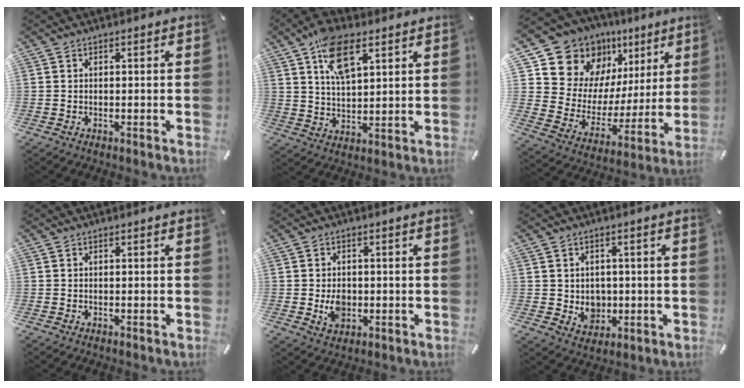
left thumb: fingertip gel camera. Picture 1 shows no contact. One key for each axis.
{"total": 11.3, "fx": 6.2, "fy": 5.3, "fz": 7.8, "tx": -0.140, "ty": -0.013, "tz": 0.112}
{"total": 17.9, "fx": 12.1, "fy": 12.1, "fz": 5.5, "tx": -0.091, "ty": -0.096, "tz": 0.224}
{"total": 0.0}
{"total": 5.2, "fx": -0.7, "fy": 4.1, "fz": 3.0, "tx": -0.043, "ty": -0.001, "tz": -0.012}
{"total": 5.4, "fx": -0.1, "fy": 5.0, "fz": 1.9, "tx": -0.025, "ty": -0.001, "tz": -0.002}